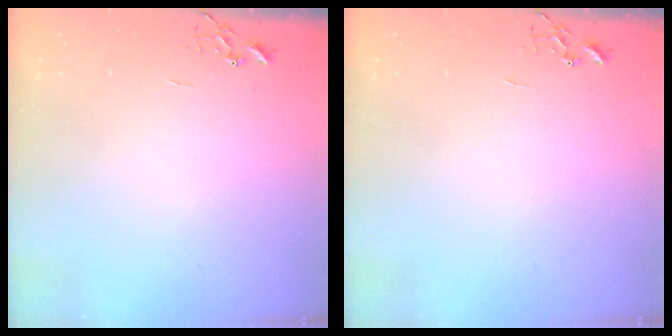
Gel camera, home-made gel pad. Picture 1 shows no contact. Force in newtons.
{"total": 0.0}